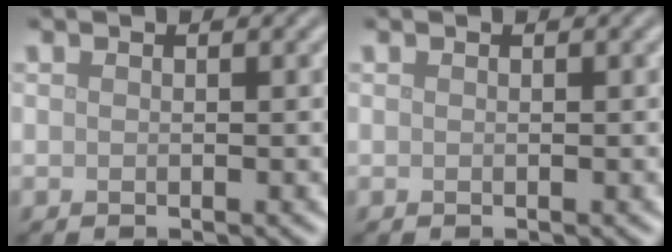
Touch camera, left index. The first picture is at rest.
{"total": 0.0}